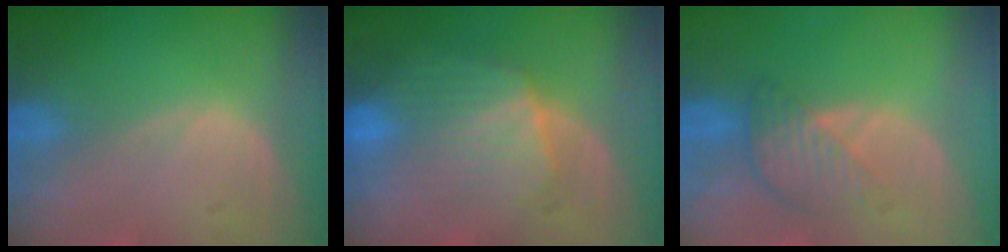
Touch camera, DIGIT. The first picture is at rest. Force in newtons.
{"total": 7.2, "press": 7.1, "slide": 0.4}
{"total": 4.5, "press": 4.1, "slide": 2.0}